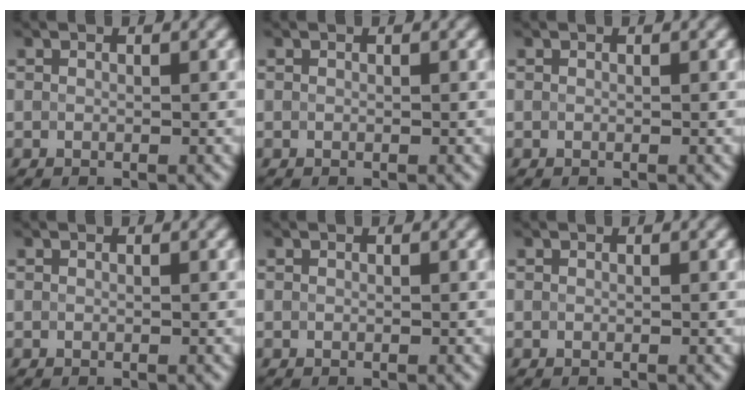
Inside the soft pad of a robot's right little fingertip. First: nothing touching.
{"total": 0.0}
{"total": 0.0}
{"total": 0.0}
{"total": 0.0}
{"total": 0.0}